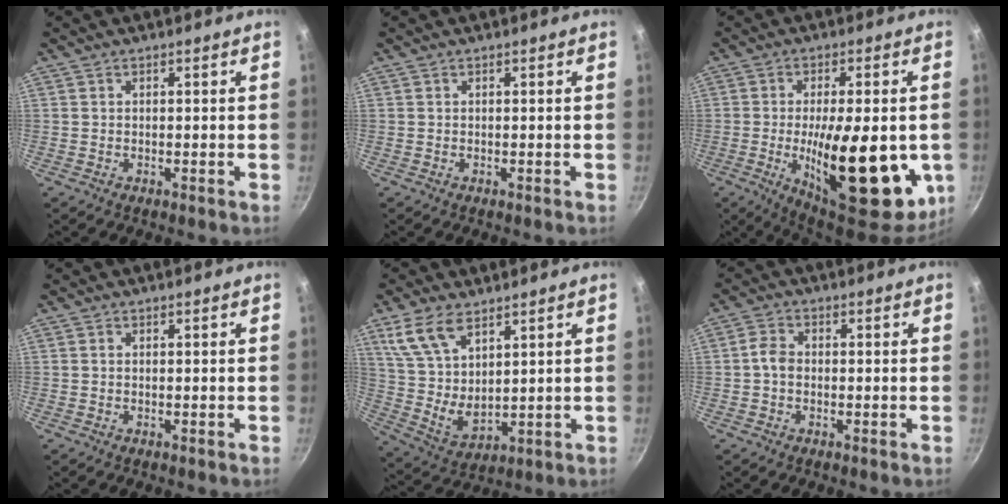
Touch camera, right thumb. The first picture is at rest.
{"total": 0.0}
{"total": 23.8, "force": [-4.2, 8.9, 21.7], "torque": [-0.291, -0.013, -0.049]}
{"total": 0.5, "force": [0.0, 0.4, 0.3], "torque": [-0.005, 0.004, -0.001]}
{"total": 11.6, "force": [6.5, 5.7, 7.8], "torque": [-0.138, -0.036, 0.143]}
{"total": 3.4, "force": [-0.5, 2.5, 2.2], "torque": [-0.039, 0.015, -0.016]}